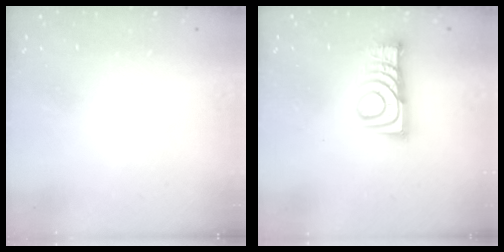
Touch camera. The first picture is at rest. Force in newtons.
{"total": 9.3, "press": 9.3, "slide": 0.2}